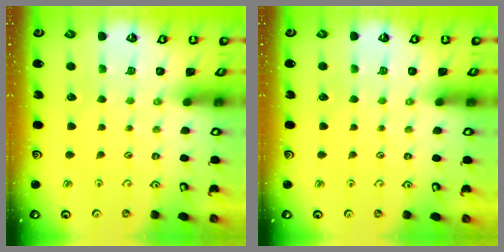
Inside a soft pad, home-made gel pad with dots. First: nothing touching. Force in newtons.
{"total": 0.0}